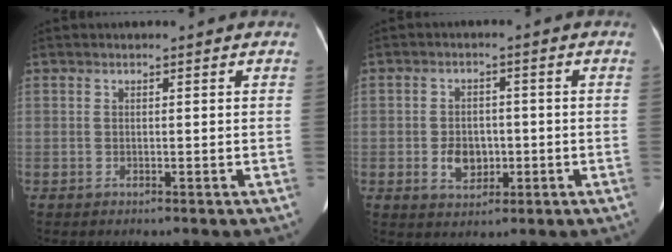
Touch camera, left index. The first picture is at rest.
{"total": 4.9, "force": [-1.1, 3.6, 3.1], "torque": [-0.055, 0.007, -0.011]}